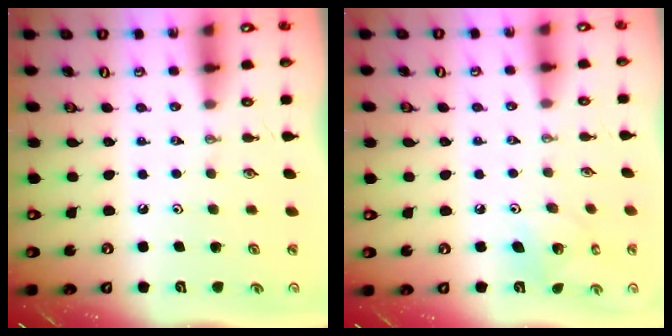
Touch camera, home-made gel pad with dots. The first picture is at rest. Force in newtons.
{"total": 6.1, "press": 6.1, "slide": 0.4}